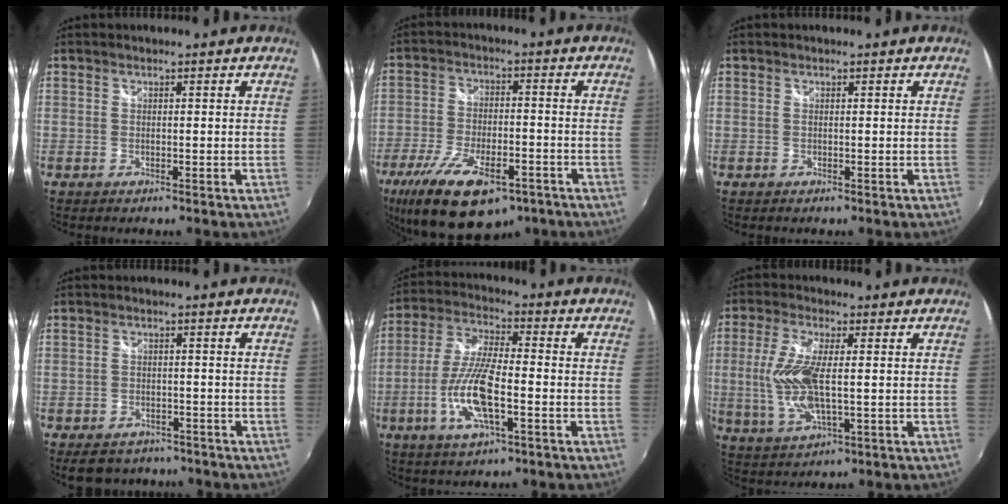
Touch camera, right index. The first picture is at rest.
{"total": 19.1, "force": [-11.9, 7.9, 12.6], "torque": [-0.259, -0.043, -0.189]}
{"total": 0.0}
{"total": 7.7, "force": [-6.2, 4.1, 2.2], "torque": [-0.055, 0.004, -0.084]}
{"total": 12.6, "force": [-4.1, 3.4, 11.4], "torque": [-0.240, -0.007, -0.080]}
{"total": 10.8, "force": [-0.3, 3.4, 10.3], "torque": [-0.214, -0.008, -0.002]}